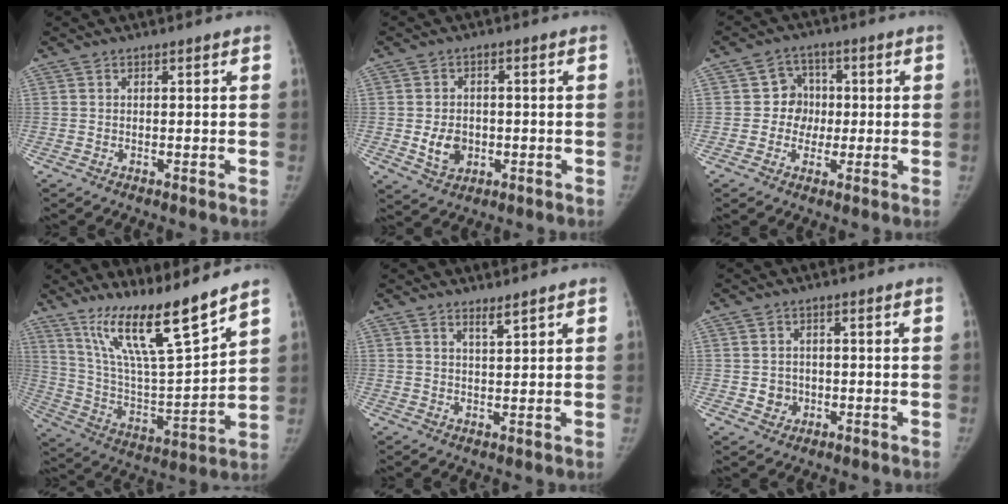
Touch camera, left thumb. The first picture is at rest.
{"total": 5.9, "force": [-1.0, 4.7, 3.5], "torque": [-0.038, 0.000, -0.010]}
{"total": 6.1, "force": [0.0, 5.7, 2.1], "torque": [0.010, 0.014, -0.008]}
{"total": 18.5, "force": [13.6, 2.0, 12.4], "torque": [-0.192, -0.082, 0.253]}
{"total": 2.1, "force": [1.7, 0.2, 1.2], "torque": [-0.019, -0.019, 0.033]}
{"total": 3.5, "force": [-0.6, 3.3, 1.2], "torque": [0.002, 0.006, -0.005]}